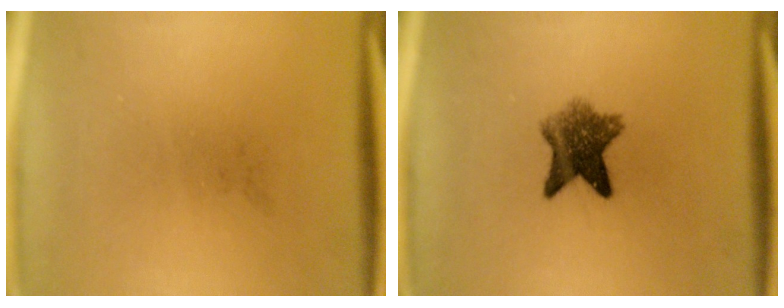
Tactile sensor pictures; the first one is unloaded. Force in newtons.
{"total": 6.8}